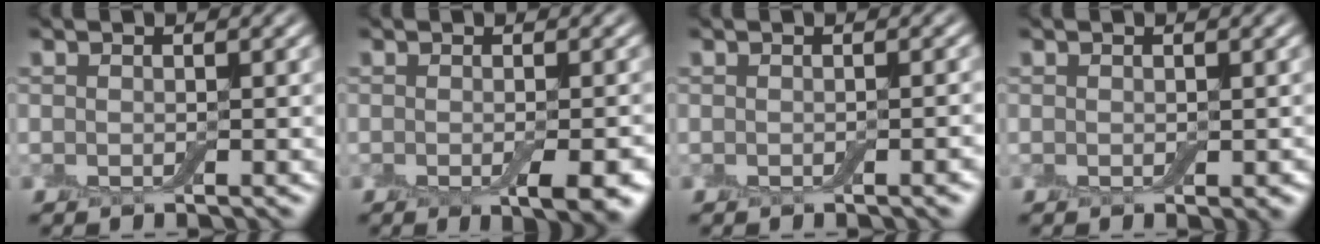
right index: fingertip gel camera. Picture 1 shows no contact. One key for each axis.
{"total": 3.8, "fx": -1.3, "fy": 0.9, "fz": 3.5, "tx": -0.053, "ty": -0.011, "tz": -0.015}
{"total": 1.1, "fx": -0.5, "fy": 0.1, "fz": 1.0, "tx": -0.012, "ty": 0.000, "tz": -0.005}
{"total": 0.9, "fx": -0.2, "fy": 0.4, "fz": 0.7, "tx": -0.010, "ty": -0.003, "tz": -0.001}